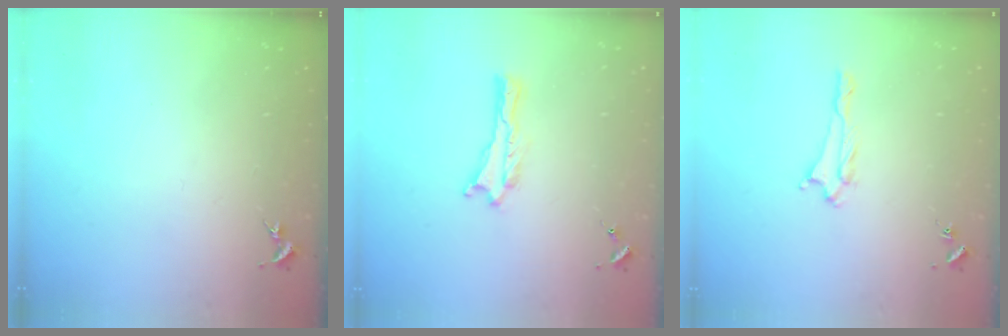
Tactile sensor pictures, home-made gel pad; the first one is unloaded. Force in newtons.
{"total": 0.0}
{"total": 1.7, "press": 1.7, "slide": 0.3}